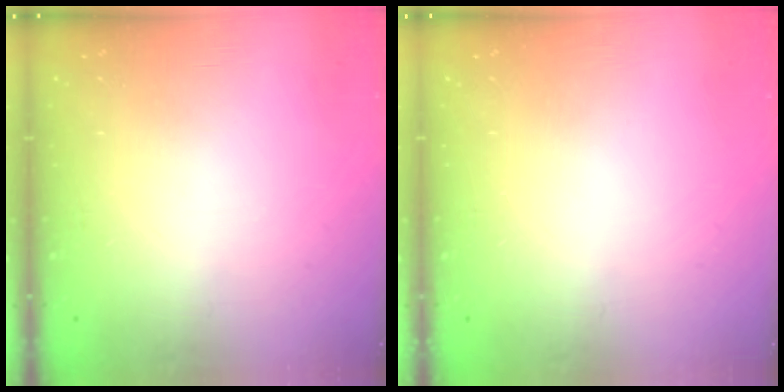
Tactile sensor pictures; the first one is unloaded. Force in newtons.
{"total": 0.0}